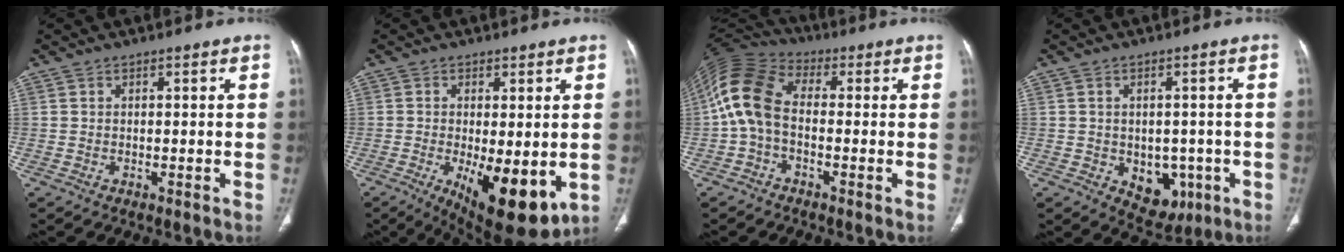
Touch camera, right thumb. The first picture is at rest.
{"total": 13.4, "force": [-3.0, 5.1, 12.0], "torque": [-0.174, -0.027, -0.029]}
{"total": 11.3, "force": [-0.7, 7.2, 8.7], "torque": [-0.180, 0.031, -0.028]}
{"total": 7.7, "force": [-2.1, 5.7, 4.8], "torque": [-0.026, 0.009, -0.013]}